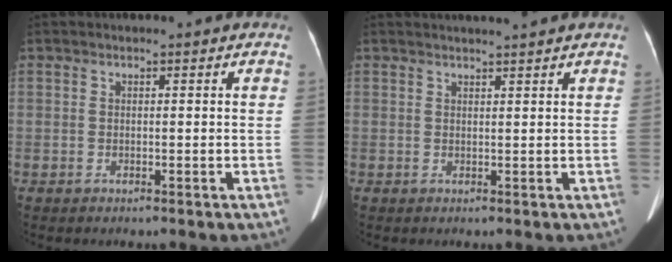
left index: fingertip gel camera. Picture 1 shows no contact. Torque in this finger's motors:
{"motor_torque": [0.16, -0.30, -0.05, -0.06]}